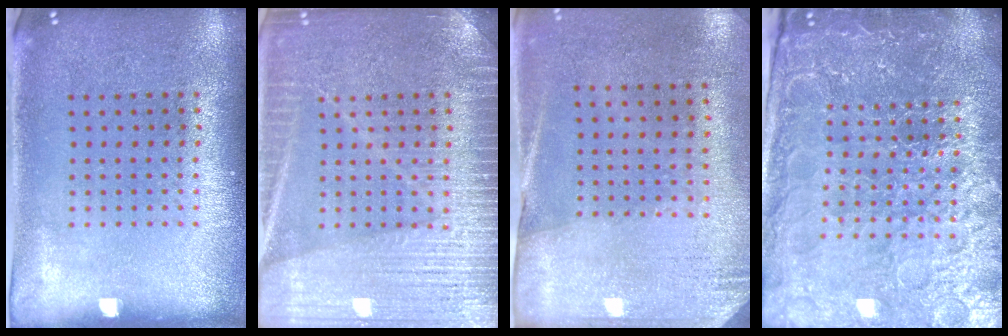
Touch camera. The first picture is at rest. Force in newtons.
{"total": 5.9, "press": 5.9, "slide": 0.9}
{"total": 2.6, "press": 2.3, "slide": 1.4}
{"total": 5.4, "press": 5.0, "slide": 2.1}